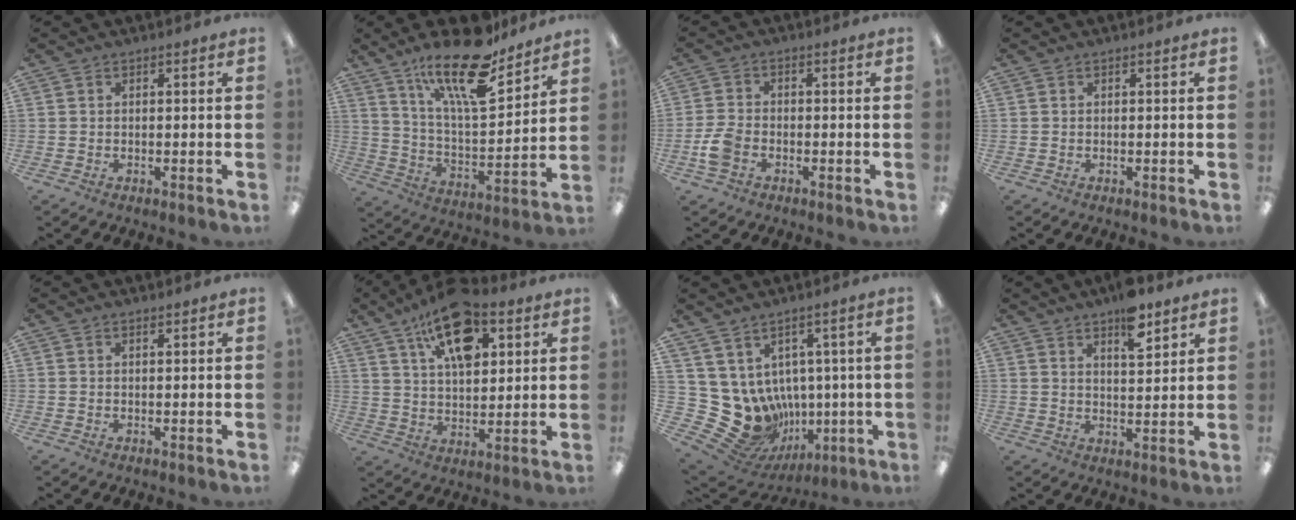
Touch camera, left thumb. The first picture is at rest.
{"total": 21.2, "force": [15.3, 6.6, 13.1], "torque": [-0.229, -0.090, 0.257]}
{"total": 5.3, "force": [-2.1, 3.4, 3.4], "torque": [-0.072, 0.007, -0.040]}
{"total": 0.0}
{"total": 0.5, "force": [0.5, 0.1, 0.2], "torque": [-0.005, 0.001, 0.009]}
{"total": 16.8, "force": [9.7, 8.3, 10.9], "torque": [-0.171, -0.035, 0.165]}
{"total": 13.9, "force": [-1.6, 12.2, 6.4], "torque": [-0.146, -0.028, 0.004]}
{"total": 8.6, "force": [6.0, 3.2, 5.2], "torque": [-0.068, -0.034, 0.099]}